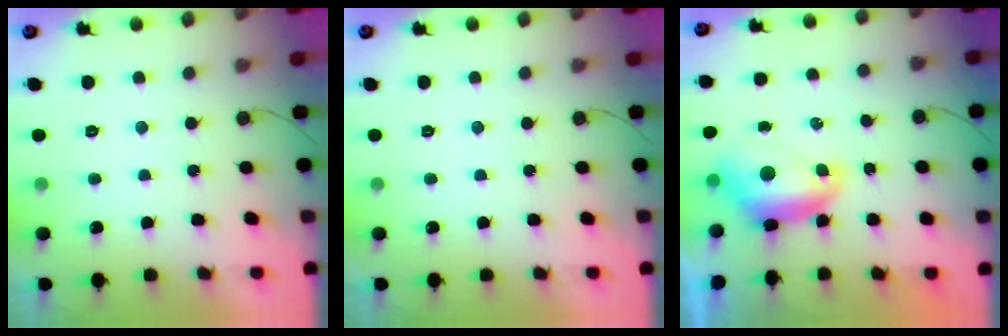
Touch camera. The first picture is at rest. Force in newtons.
{"total": 0.0}
{"total": 8.0, "press": 8.0, "slide": 0.9}